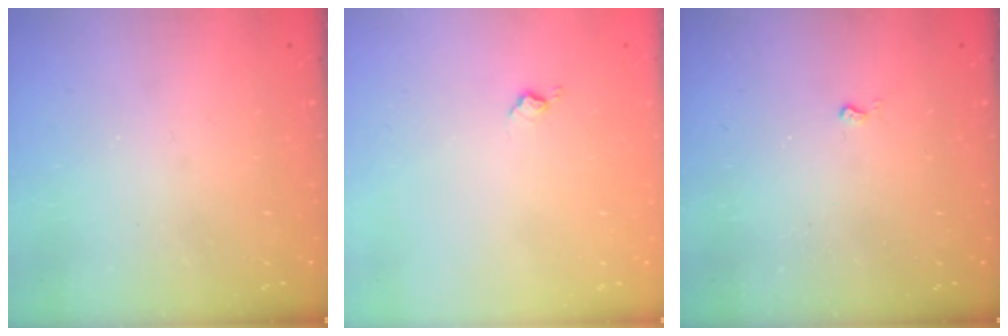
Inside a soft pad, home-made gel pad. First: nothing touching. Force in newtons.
{"total": 5.6, "press": 5.6, "slide": 0.7}
{"total": 2.6, "press": 2.6, "slide": 0.5}